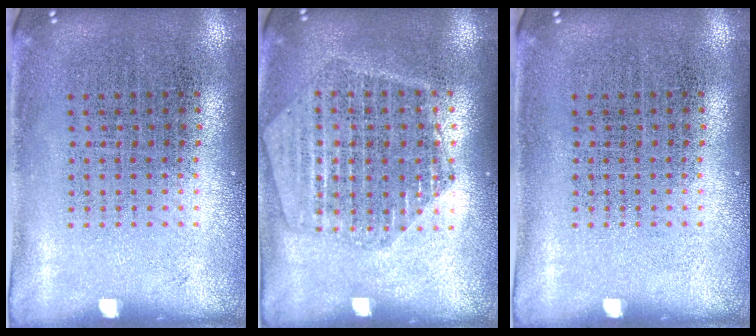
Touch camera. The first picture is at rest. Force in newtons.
{"total": 1.7, "press": 1.6, "slide": 0.5}
{"total": 0.0}